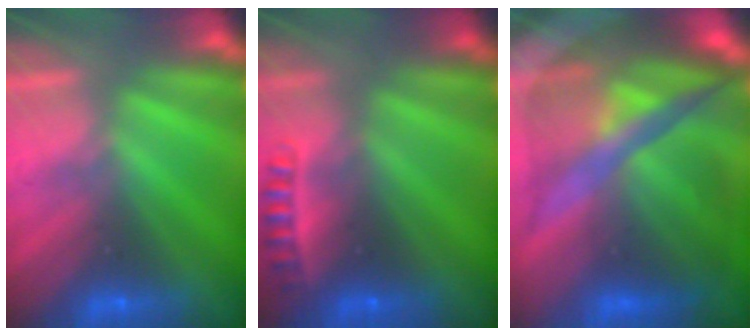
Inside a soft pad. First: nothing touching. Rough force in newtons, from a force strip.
{"total": 2.4}
{"total": 9.2}